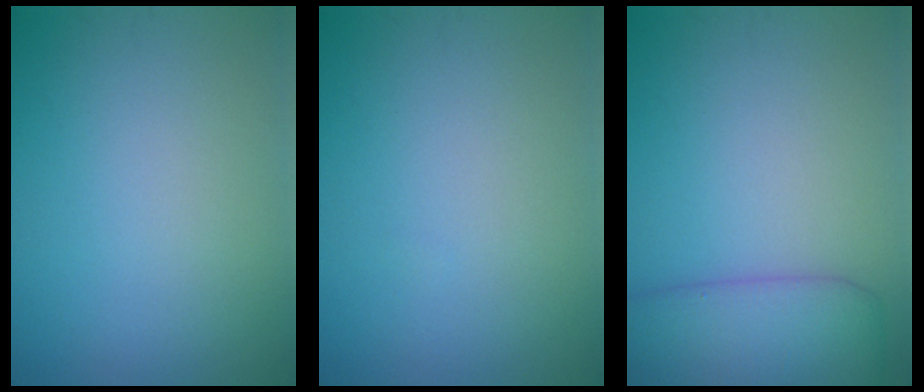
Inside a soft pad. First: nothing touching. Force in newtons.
{"total": 0.0}
{"total": 5.5, "press": 5.5, "slide": 0.1}